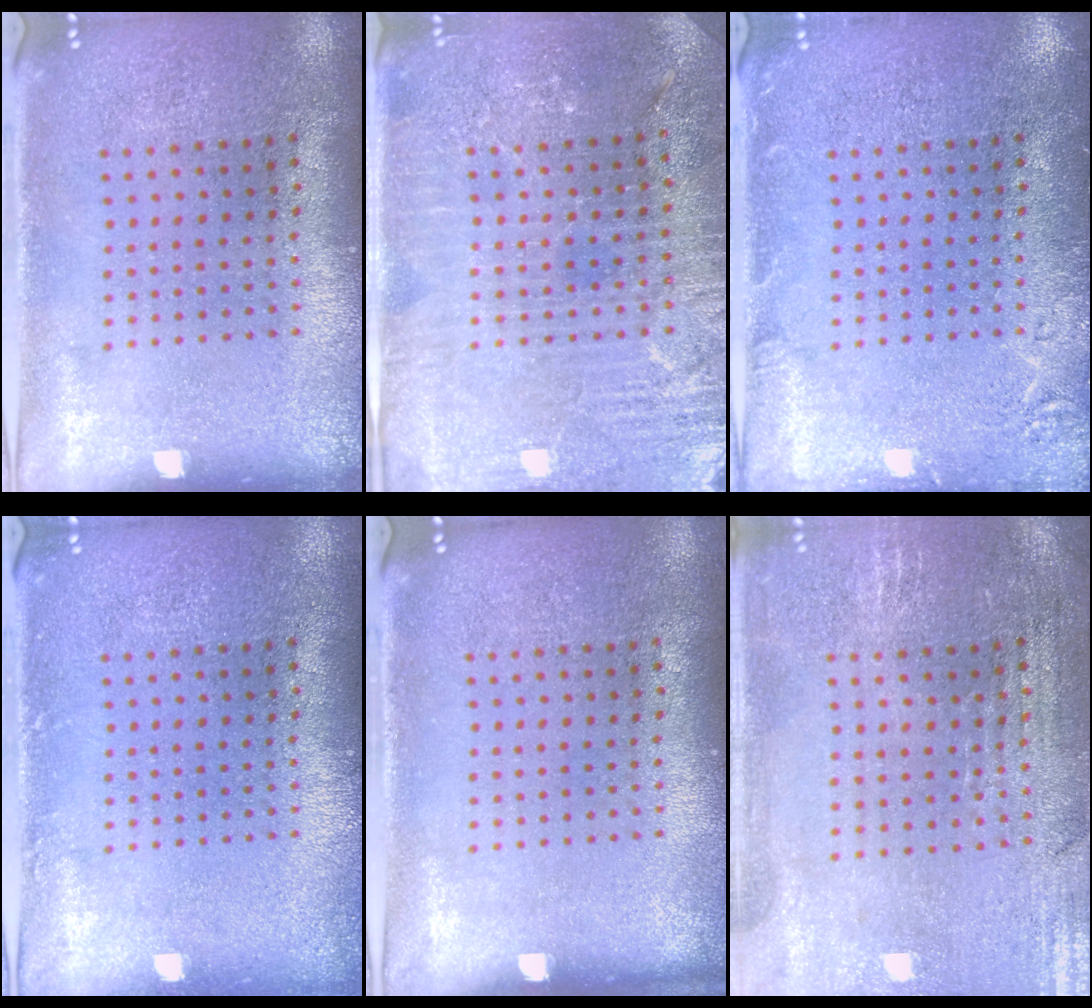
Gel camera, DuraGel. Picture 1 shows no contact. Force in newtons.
{"total": 3.7, "press": 3.6, "slide": 0.9}
{"total": 2.0, "press": 2.0, "slide": 0.4}
{"total": 0.7, "press": 0.7, "slide": 0.1}
{"total": 0.0}
{"total": 0.9, "press": 0.8, "slide": 0.4}